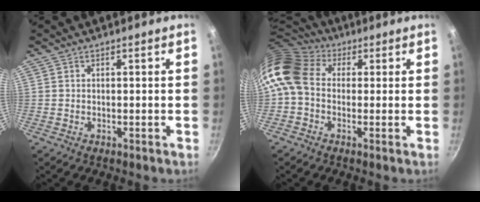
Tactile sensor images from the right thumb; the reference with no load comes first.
{"total": 12.5, "force": [1.4, 9.8, 7.6], "torque": [-0.154, 0.029, 0.006]}